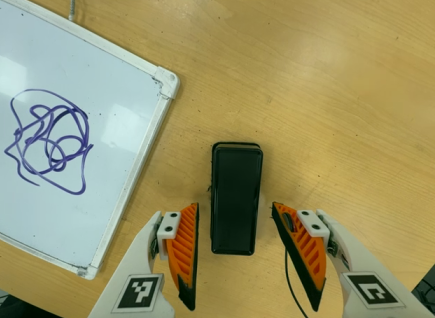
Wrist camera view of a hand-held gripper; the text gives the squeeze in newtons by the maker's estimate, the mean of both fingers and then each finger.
{"total": 0.0}